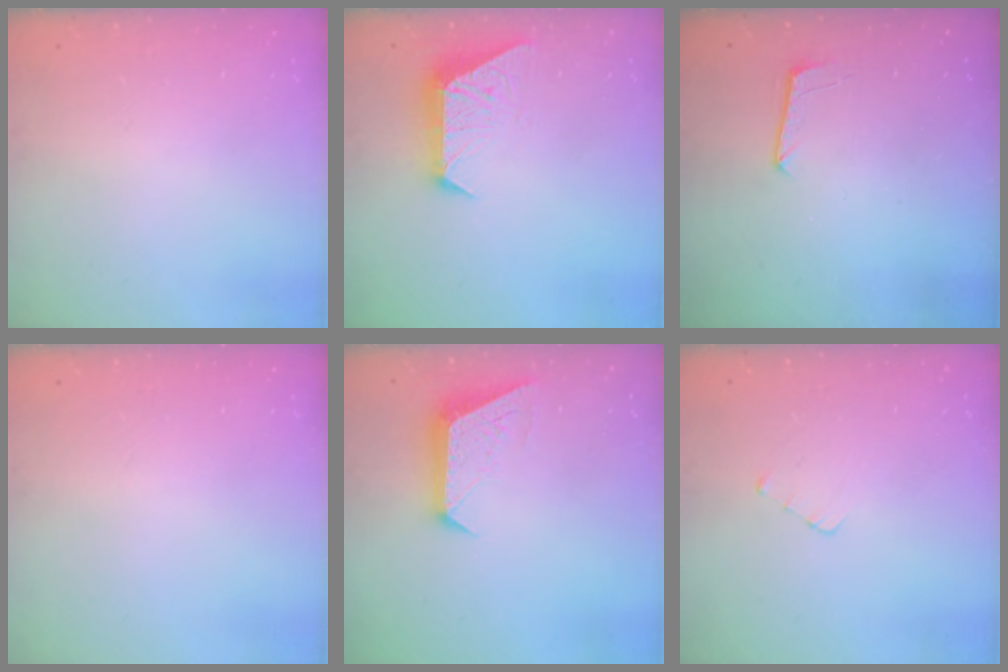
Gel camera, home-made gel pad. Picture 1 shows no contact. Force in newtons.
{"total": 9.1, "press": 9.1, "slide": 0.7}
{"total": 7.5, "press": 7.5, "slide": 0.7}
{"total": 0.0}
{"total": 9.6, "press": 9.6, "slide": 0.5}
{"total": 2.7, "press": 2.7, "slide": 0.3}